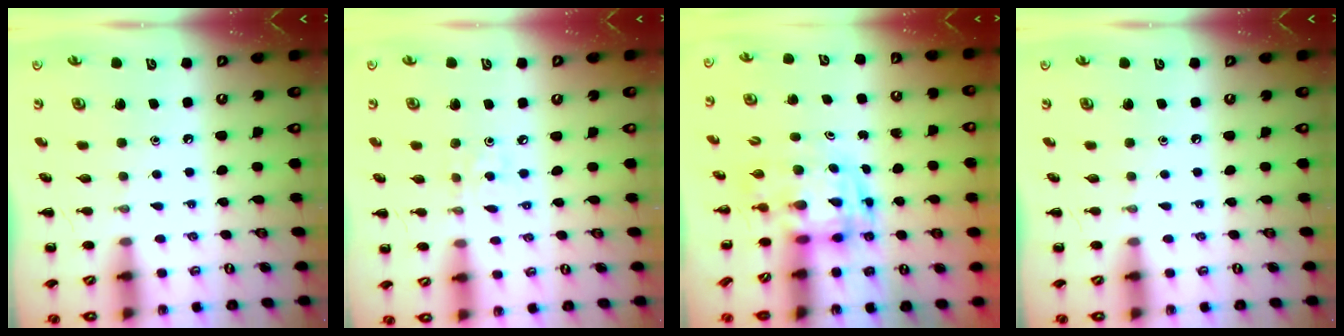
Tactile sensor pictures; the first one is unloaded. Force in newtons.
{"total": 2.6, "press": 2.5, "slide": 0.8}
{"total": 3.0, "press": 3.0, "slide": 0.6}
{"total": 0.0}